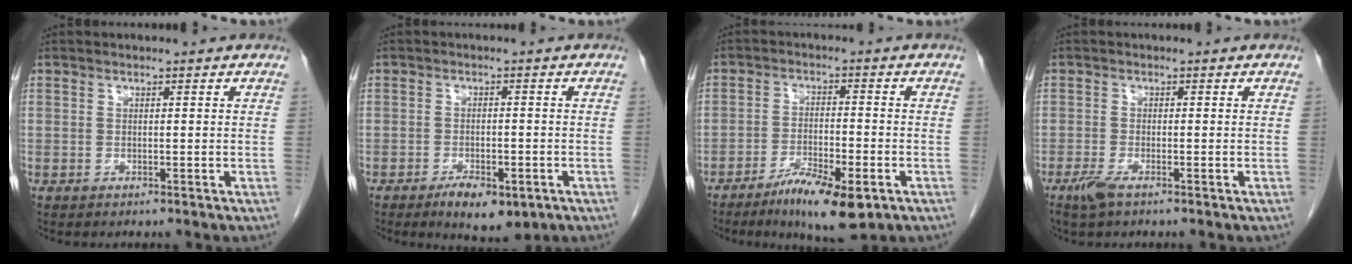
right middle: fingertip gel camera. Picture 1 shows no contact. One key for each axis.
{"total": 6.5, "fx": -3.9, "fy": 2.6, "fz": 4.6, "tx": -0.065, "ty": -0.006, "tz": -0.051}
{"total": 9.3, "fx": -5.5, "fy": 2.0, "fz": 7.3, "tx": -0.124, "ty": -0.014, "tz": -0.085}
{"total": 2.6, "fx": -1.7, "fy": 0.5, "fz": 1.9, "tx": -0.045, "ty": -0.006, "tz": -0.034}